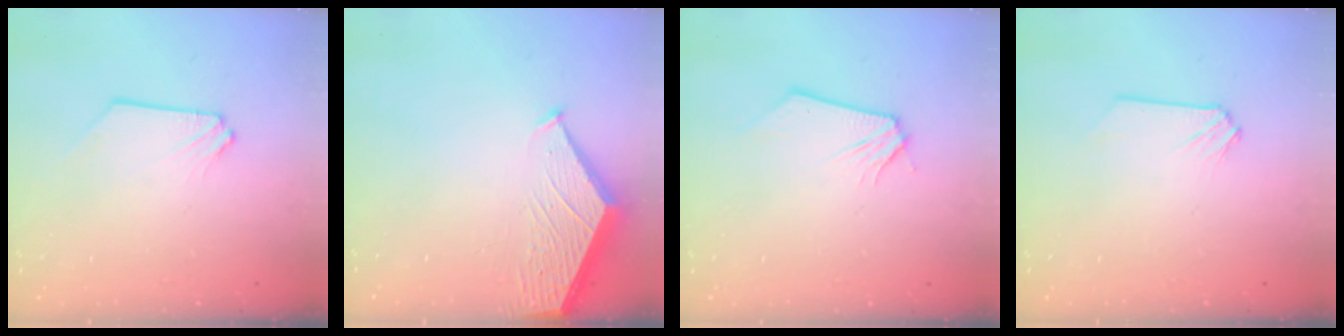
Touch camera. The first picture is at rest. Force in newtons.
{"total": 3.1, "press": 3.1, "slide": 0.3}
{"total": 0.0}
{"total": 0.0}